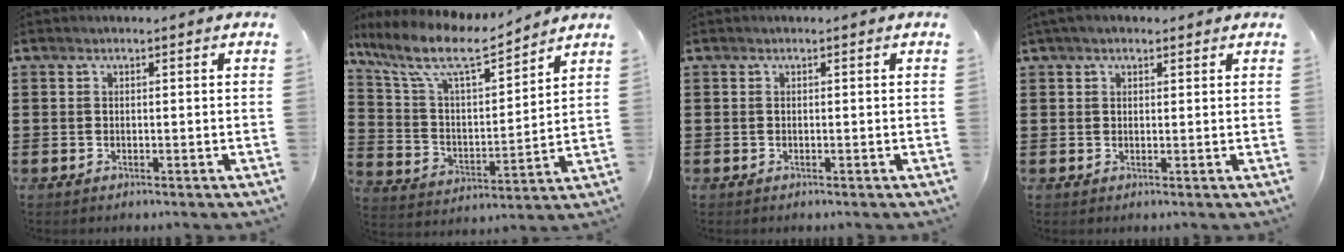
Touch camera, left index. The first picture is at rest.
{"total": 10.0, "force": [7.8, 2.2, 5.7], "torque": [-0.143, -0.041, 0.134]}
{"total": 0.0}
{"total": 1.9, "force": [1.4, 0.9, 1.0], "torque": [-0.021, 0.008, 0.025]}